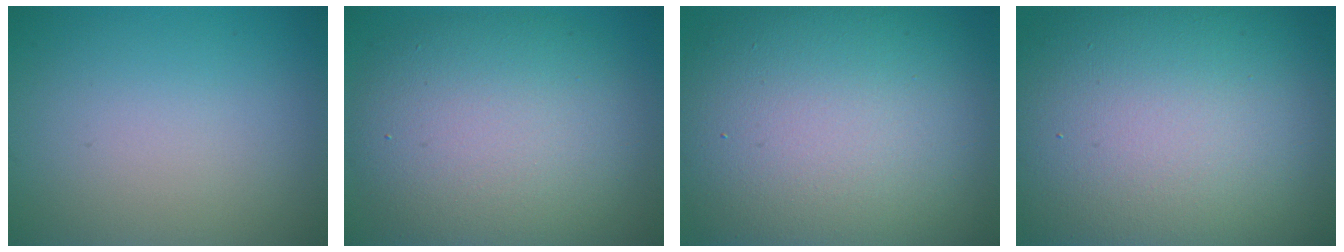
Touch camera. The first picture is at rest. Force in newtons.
{"total": 10.1, "press": 10.1, "slide": 0.3}
{"total": 16.0, "press": 16.0, "slide": 0.9}
{"total": 19.3, "press": 19.3, "slide": 1.0}